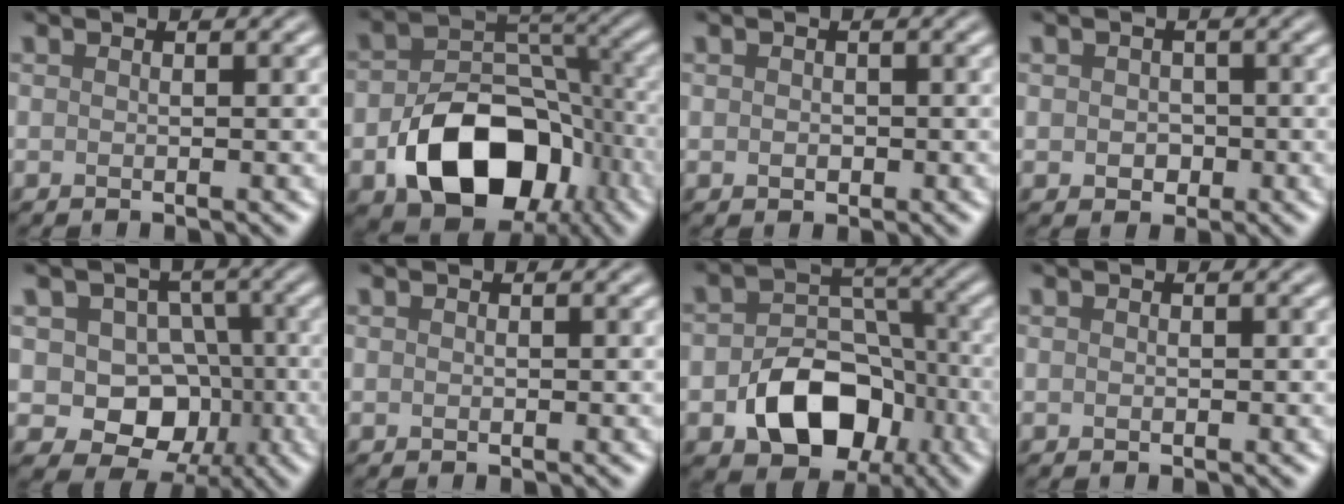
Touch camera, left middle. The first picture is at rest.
{"total": 10.9, "force": [-4.4, 7.3, 6.9], "torque": [-0.115, -0.003, -0.069]}
{"total": 0.8, "force": [0.0, 0.7, 0.4], "torque": [-0.004, 0.000, -0.003]}
{"total": 1.7, "force": [-0.1, 1.5, 0.8], "torque": [-0.006, -0.002, -0.006]}
{"total": 7.7, "force": [-0.6, 6.6, 3.9], "torque": [-0.030, 0.003, -0.032]}
{"total": 0.0}
{"total": 8.4, "force": [-3.3, 5.9, 5.0], "torque": [-0.076, -0.006, -0.051]}
{"total": 0.0}